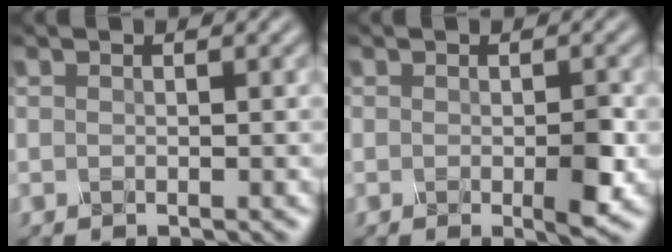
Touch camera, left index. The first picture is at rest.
{"total": 2.4, "force": [-0.9, 0.4, 2.2], "torque": [-0.052, -0.005, -0.010]}